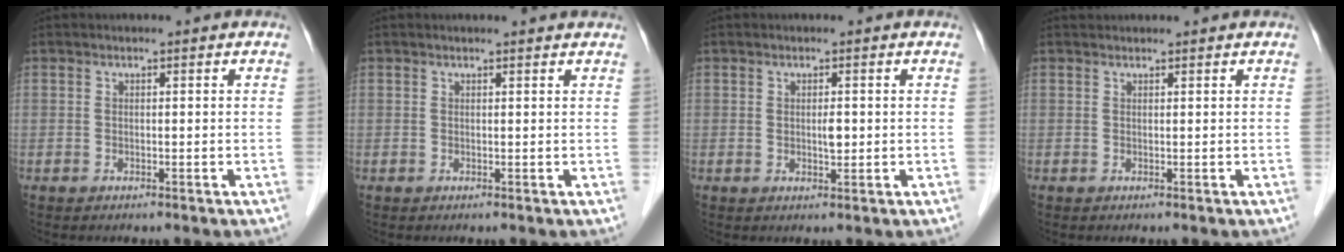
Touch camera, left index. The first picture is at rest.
{"total": 2.5, "force": [2.4, 0.2, 0.5], "torque": [-0.012, 0.008, 0.022]}
{"total": 1.5, "force": [0.1, 0.6, 1.3], "torque": [-0.023, -0.002, 0.003]}
{"total": 1.2, "force": [1.2, 0.2, 0.1], "torque": [-0.006, 0.021, 0.024]}